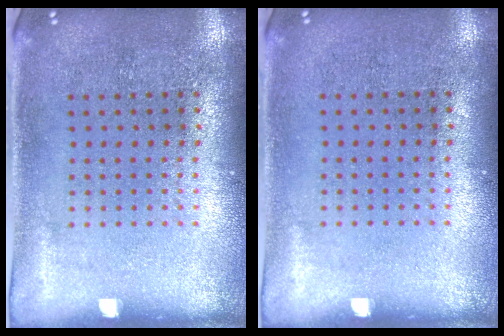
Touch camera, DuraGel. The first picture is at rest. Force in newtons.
{"total": 0.0}